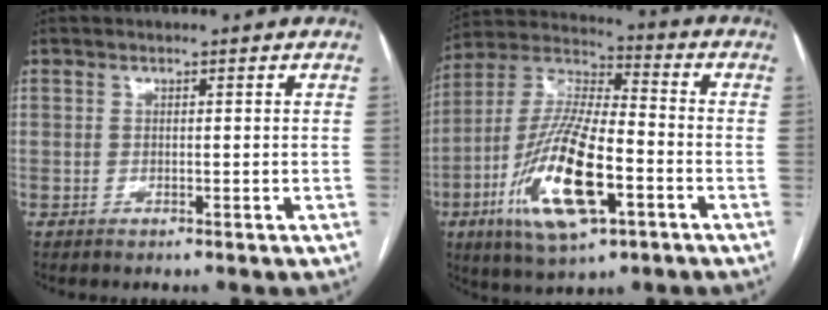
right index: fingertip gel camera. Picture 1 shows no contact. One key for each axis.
{"total": 18.4, "fx": -6.5, "fy": 5.2, "fz": 16.4, "tx": -0.344, "ty": -0.012, "tz": -0.112}